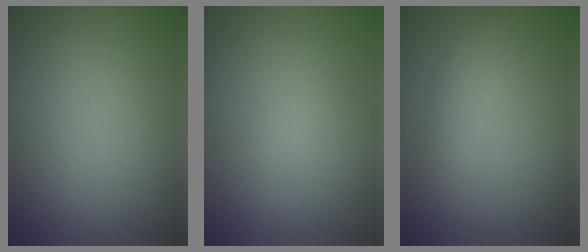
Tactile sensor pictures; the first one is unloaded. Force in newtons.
{"total": 0.6, "press": 0.6, "slide": 0.1}
{"total": 2.0, "press": 2.0, "slide": 0.1}